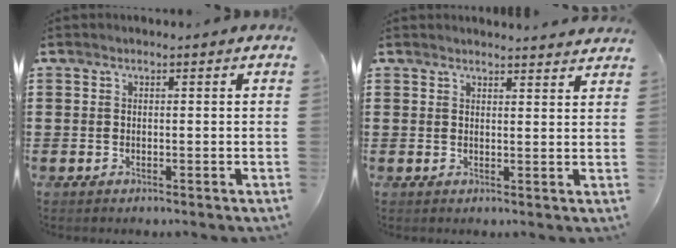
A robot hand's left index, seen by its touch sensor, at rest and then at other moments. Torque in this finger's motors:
{"motor_torque": [1.07, -1.07, 0.17, 0.04]}